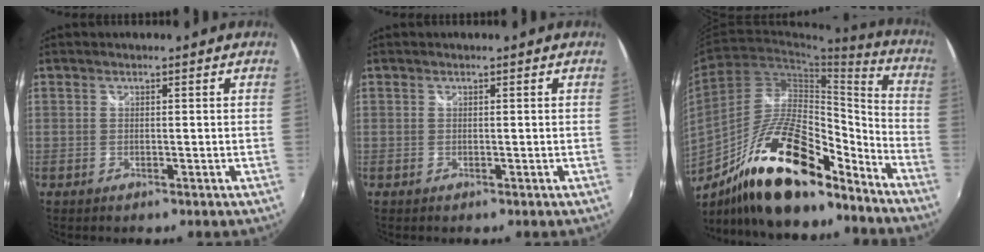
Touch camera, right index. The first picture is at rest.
{"total": 0.0}
{"total": 21.6, "force": [-15.1, 7.1, 13.8], "torque": [-0.245, 0.006, -0.258]}